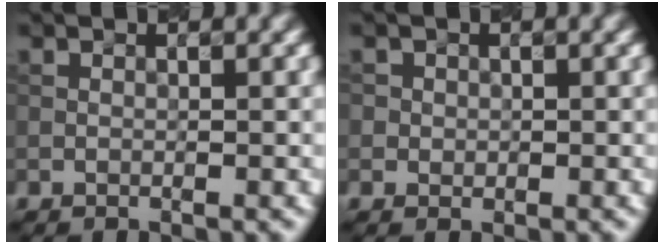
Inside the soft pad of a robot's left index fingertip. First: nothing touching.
{"total": 1.3, "force": [0.5, 1.1, 0.4], "torque": [-0.004, 0.005, 0.011]}